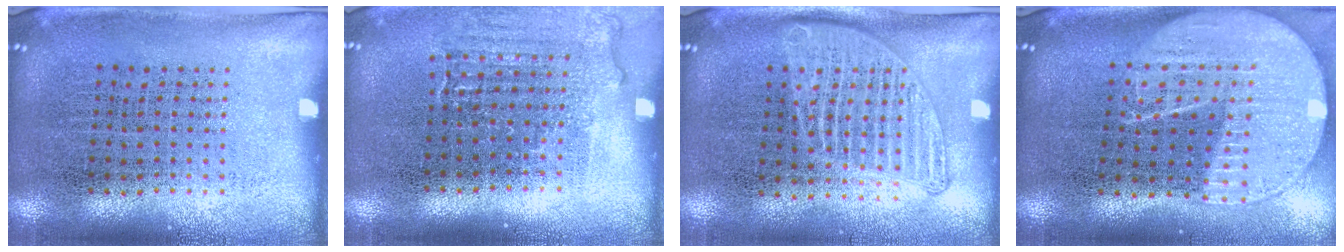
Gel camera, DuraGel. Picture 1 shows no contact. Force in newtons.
{"total": 1.1, "press": 1.1, "slide": 0.3}
{"total": 1.5, "press": 1.4, "slide": 0.5}
{"total": 2.1, "press": 1.8, "slide": 1.1}